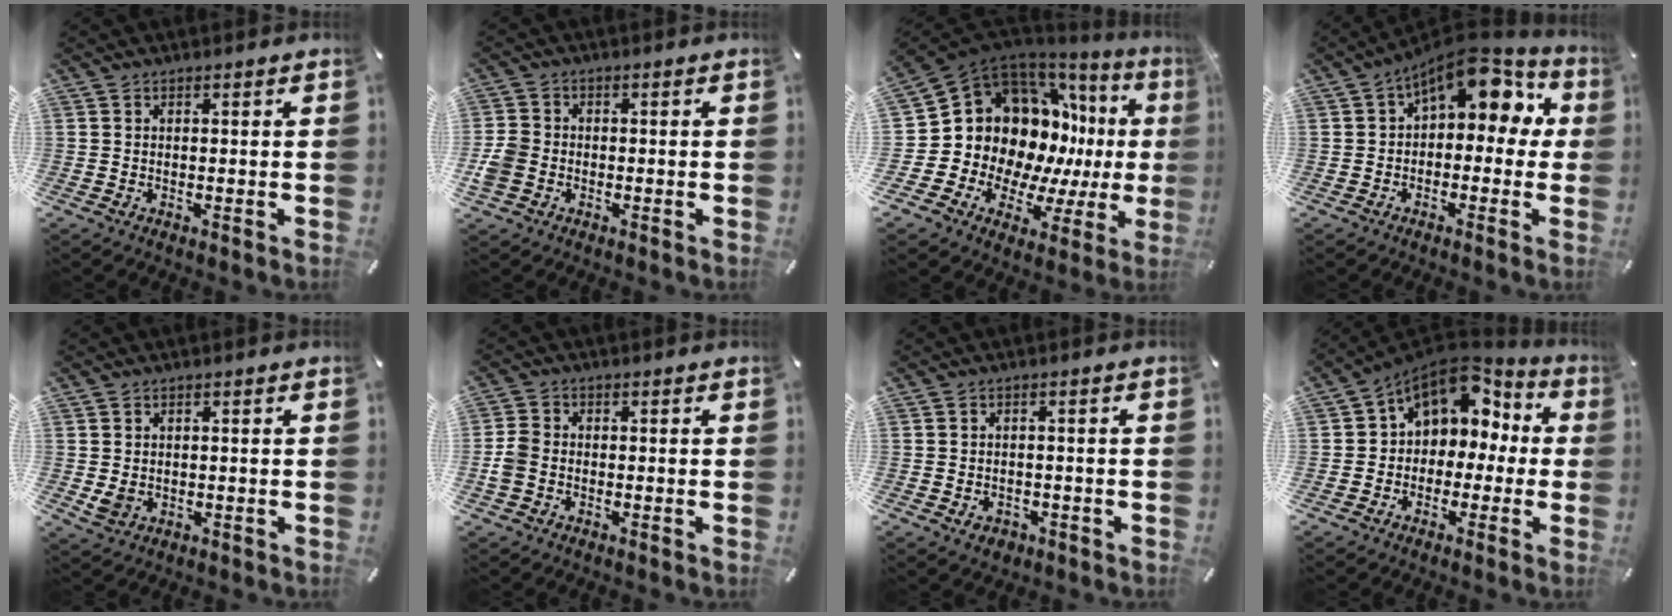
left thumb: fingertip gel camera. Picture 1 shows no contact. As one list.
[{"total": 5.0, "force": [-1.4, 4.4, 1.9], "torque": [-0.044, 0.011, -0.024]}, {"total": 17.2, "force": [2.9, 14.2, 9.2], "torque": [-0.154, -0.073, 0.086]}, {"total": 11.9, "force": [5.9, 6.2, 8.2], "torque": [-0.120, -0.039, 0.104]}, {"total": 2.8, "force": [0.0, 2.5, 1.4], "torque": [-0.032, 0.002, 0.000]}, {"total": 4.7, "force": [-1.0, 3.8, 2.6], "torque": [-0.048, 0.013, -0.016]}, {"total": 2.9, "force": [-1.2, 2.2, 1.3], "torque": [-0.021, 0.005, -0.023]}, {"total": 10.4, "force": [4.0, 8.5, 4.5], "torque": [-0.070, -0.025, 0.075]}]